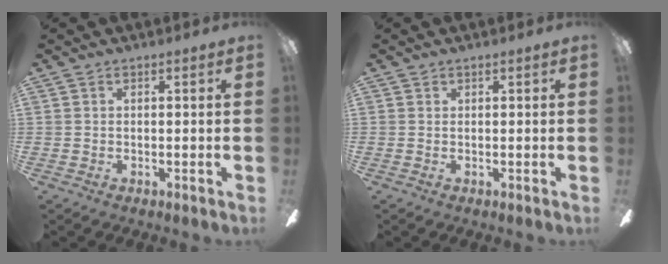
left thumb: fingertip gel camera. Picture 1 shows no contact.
{"total": 0.0}